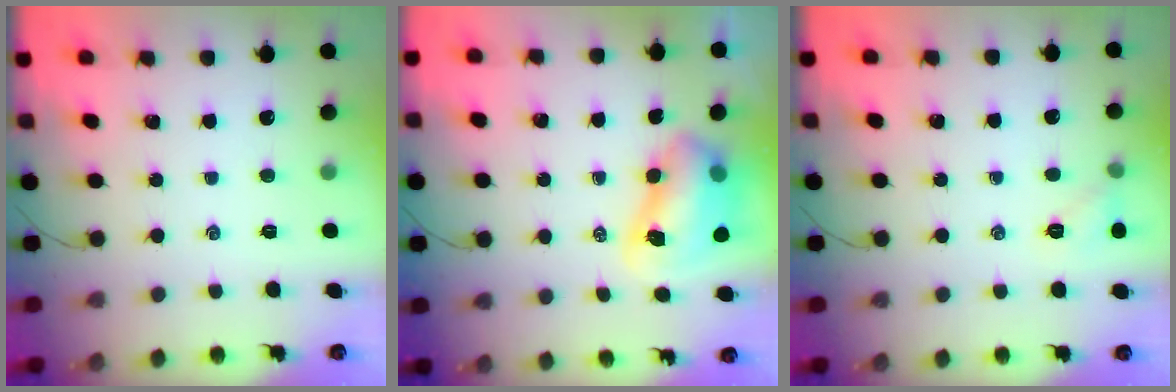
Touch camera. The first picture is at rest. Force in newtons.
{"total": 9.9, "press": 9.6, "slide": 2.1}
{"total": 5.2, "press": 5.0, "slide": 1.4}